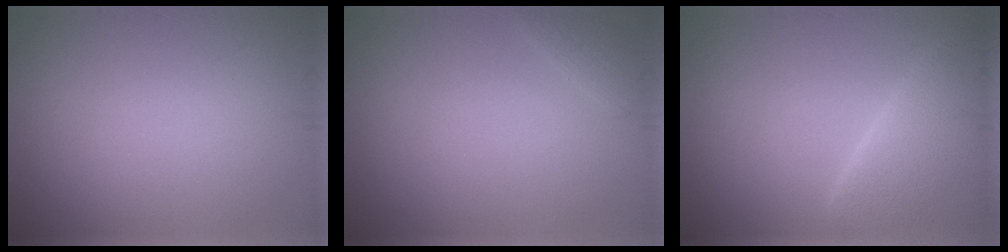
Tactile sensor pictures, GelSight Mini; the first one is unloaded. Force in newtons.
{"total": 0.7, "press": 0.7, "slide": 0.0}
{"total": 5.2, "press": 5.2, "slide": 0.3}